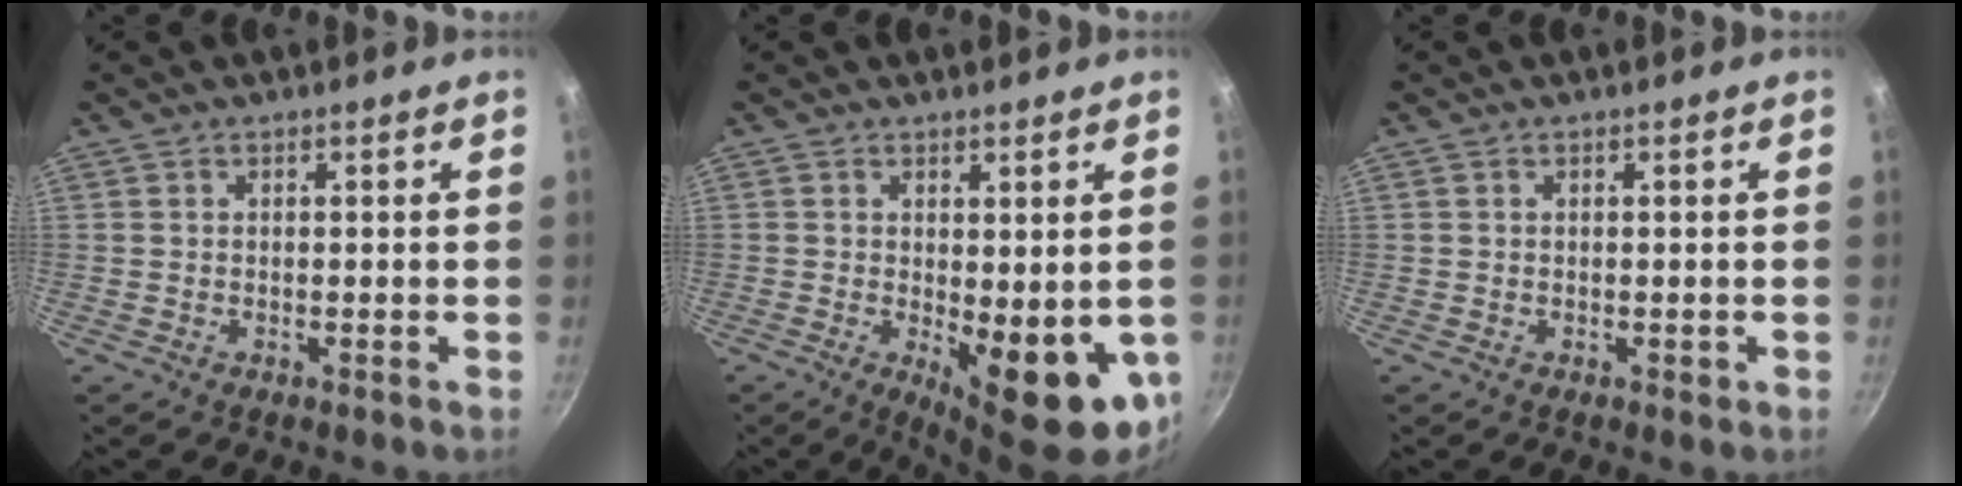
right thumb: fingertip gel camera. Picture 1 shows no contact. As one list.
[{"total": 12.5, "force": [-1.9, 4.6, 11.4], "torque": [-0.127, -0.015, -0.010]}, {"total": 0.6, "force": [0.0, 0.4, 0.5], "torque": [-0.002, 0.002, 0.001]}]